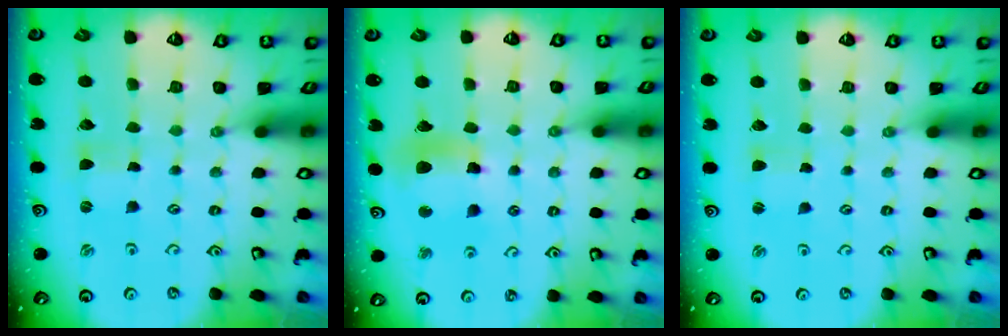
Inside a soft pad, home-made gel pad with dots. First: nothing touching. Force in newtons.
{"total": 12.7, "press": 12.5, "slide": 1.7}
{"total": 2.1, "press": 2.1, "slide": 0.3}